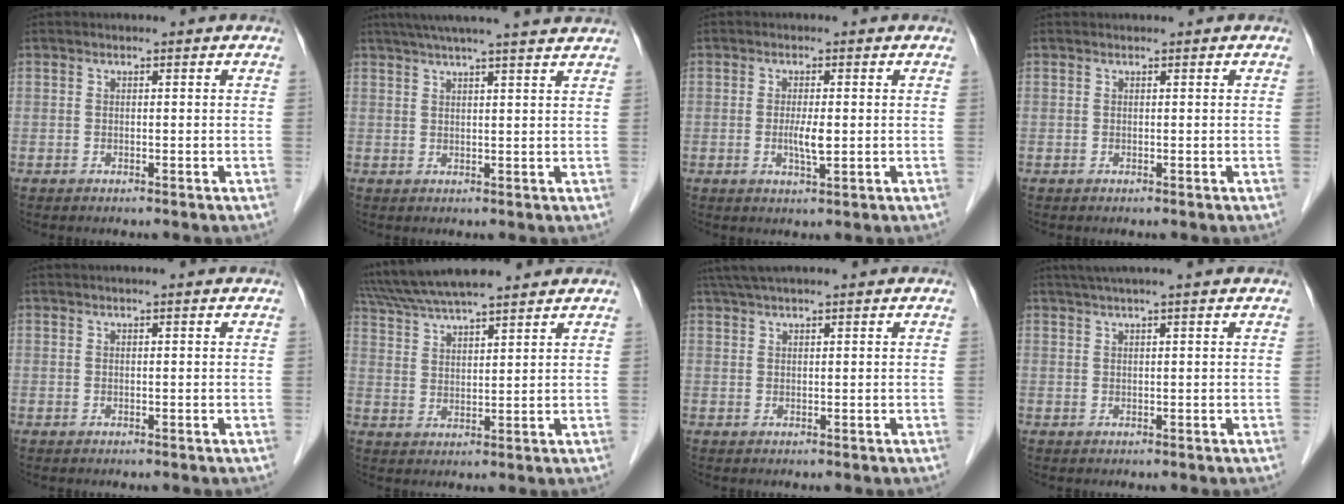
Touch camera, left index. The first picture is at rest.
{"total": 14.8, "force": [13.0, -0.1, 7.2], "torque": [-0.119, 0.026, 0.167]}
{"total": 3.0, "force": [-0.1, 0.5, 2.9], "torque": [-0.059, -0.004, -0.001]}
{"total": 0.0}
{"total": 2.5, "force": [2.2, -0.2, 1.2], "torque": [-0.016, 0.017, 0.027]}
{"total": 15.5, "force": [13.6, 1.9, 7.2], "torque": [-0.134, 0.042, 0.227]}
{"total": 7.7, "force": [6.7, 0.2, 3.9], "torque": [-0.063, 0.044, 0.099]}
{"total": 7.9, "force": [6.5, -0.7, 4.3], "torque": [-0.065, 0.034, 0.085]}